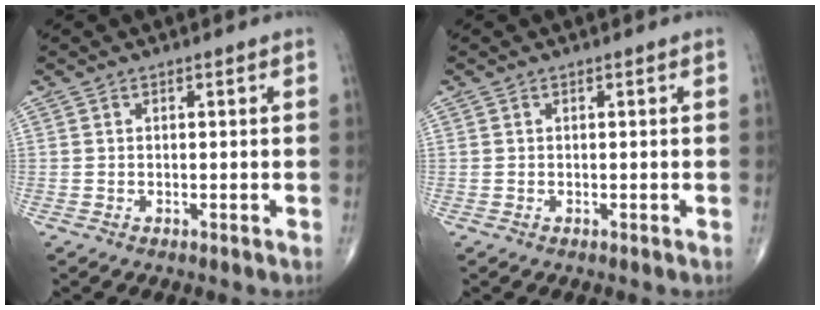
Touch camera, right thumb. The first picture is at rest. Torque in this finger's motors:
{"motor_torque": [0.19, 0.05, 0.17, 0.22, 0.02]}